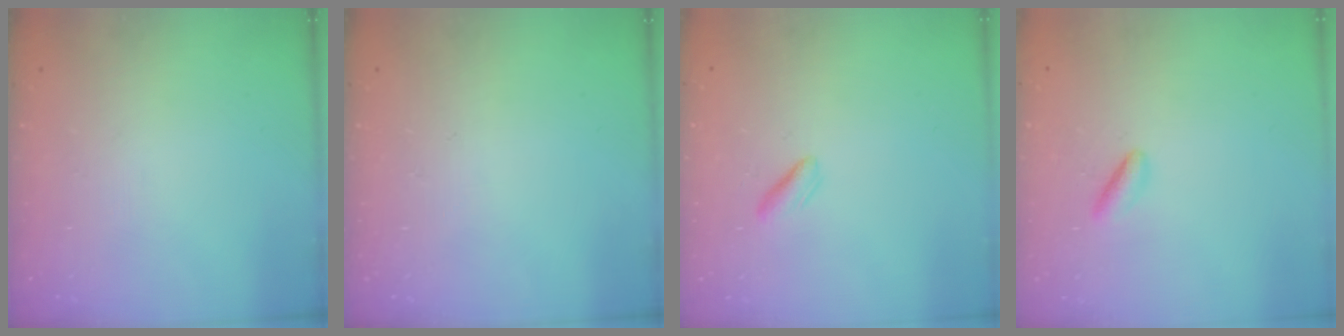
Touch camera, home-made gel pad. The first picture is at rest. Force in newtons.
{"total": 0.0}
{"total": 2.1, "press": 2.0, "slide": 0.7}
{"total": 3.8, "press": 3.6, "slide": 1.2}